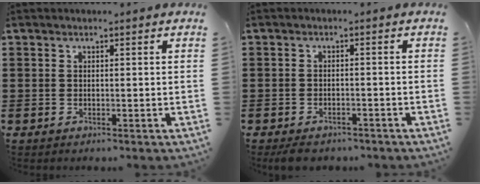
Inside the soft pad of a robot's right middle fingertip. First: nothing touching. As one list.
[{"total": 2.0, "force": [-1.8, 0.6, 0.4], "torque": [-0.011, 0.002, -0.038]}]